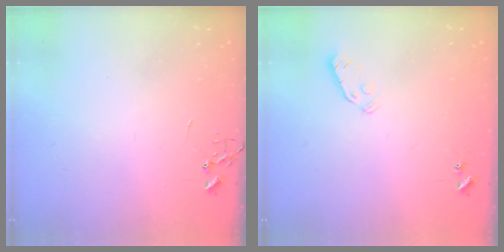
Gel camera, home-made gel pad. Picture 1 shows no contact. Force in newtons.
{"total": 3.8, "press": 3.7, "slide": 0.8}